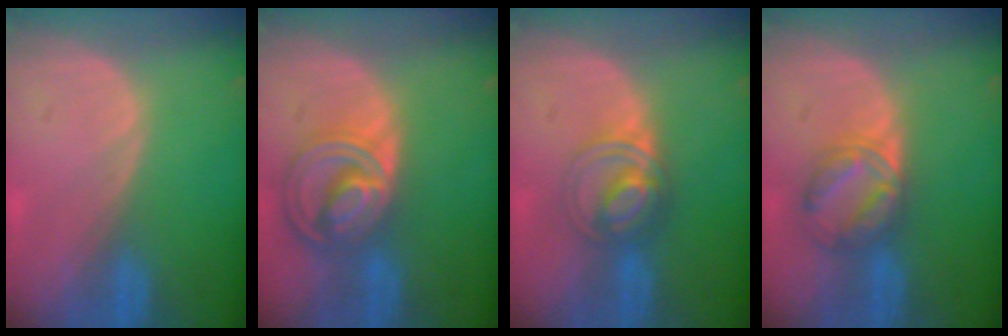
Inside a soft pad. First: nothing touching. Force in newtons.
{"total": 8.5, "press": 7.3, "slide": 4.4}
{"total": 5.9, "press": 5.4, "slide": 2.2}
{"total": 5.8, "press": 5.8, "slide": 0.0}